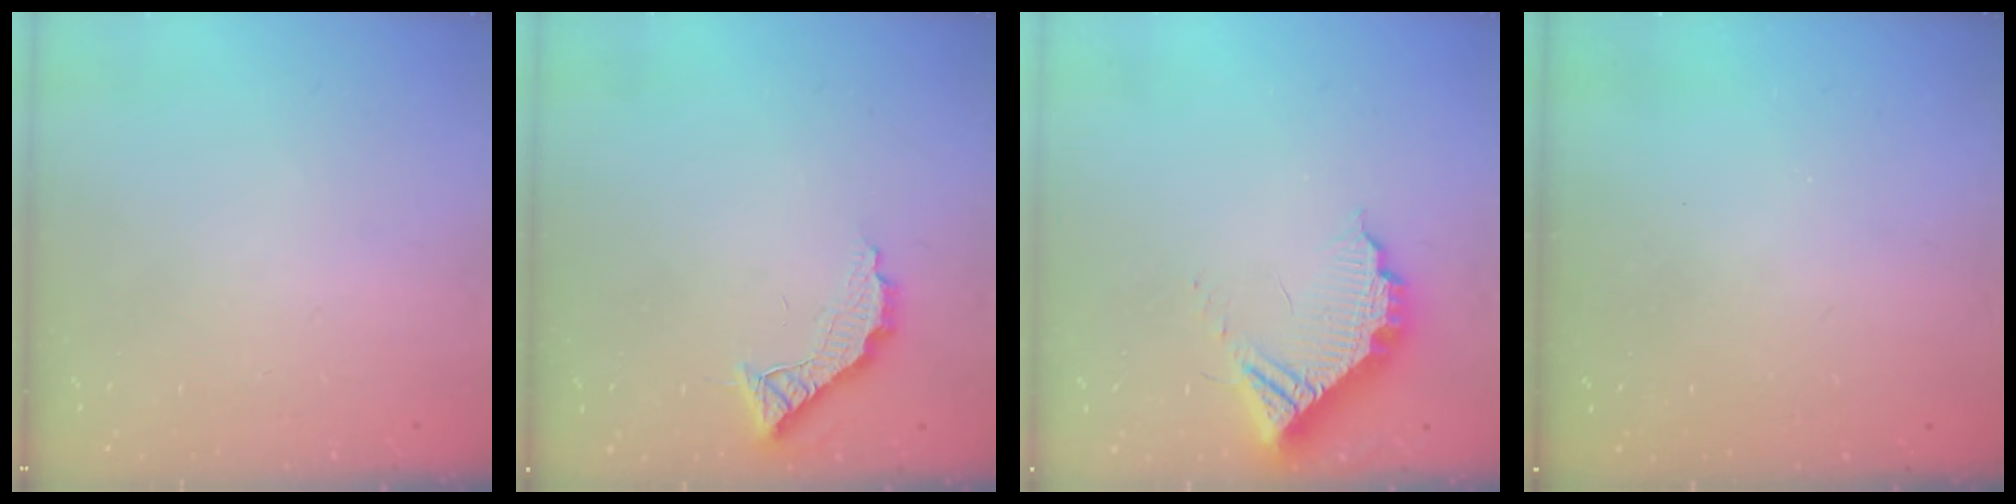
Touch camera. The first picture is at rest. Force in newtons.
{"total": 8.6, "press": 8.6, "slide": 0.5}
{"total": 11.1, "press": 11.0, "slide": 1.0}
{"total": 3.2, "press": 3.2, "slide": 0.1}